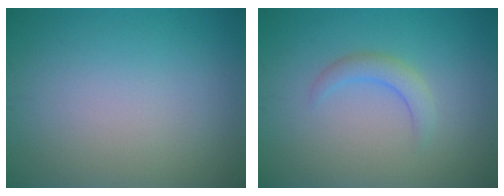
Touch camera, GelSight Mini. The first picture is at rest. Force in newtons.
{"total": 2.0, "press": 2.0, "slide": 0.3}